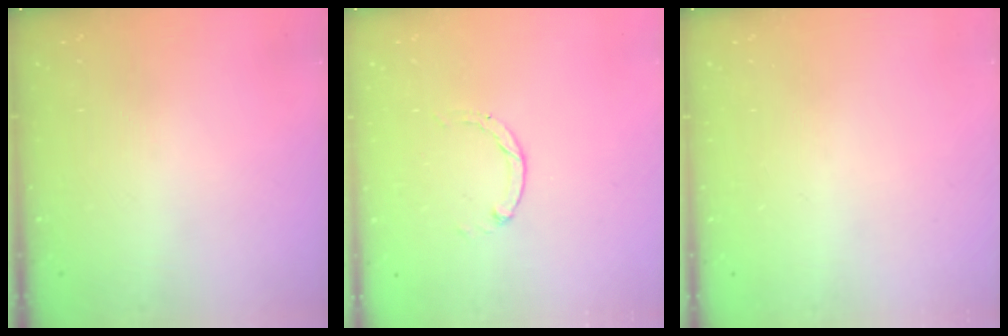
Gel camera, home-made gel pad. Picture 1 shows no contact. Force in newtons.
{"total": 0.7, "press": 0.6, "slide": 0.2}
{"total": 0.0}